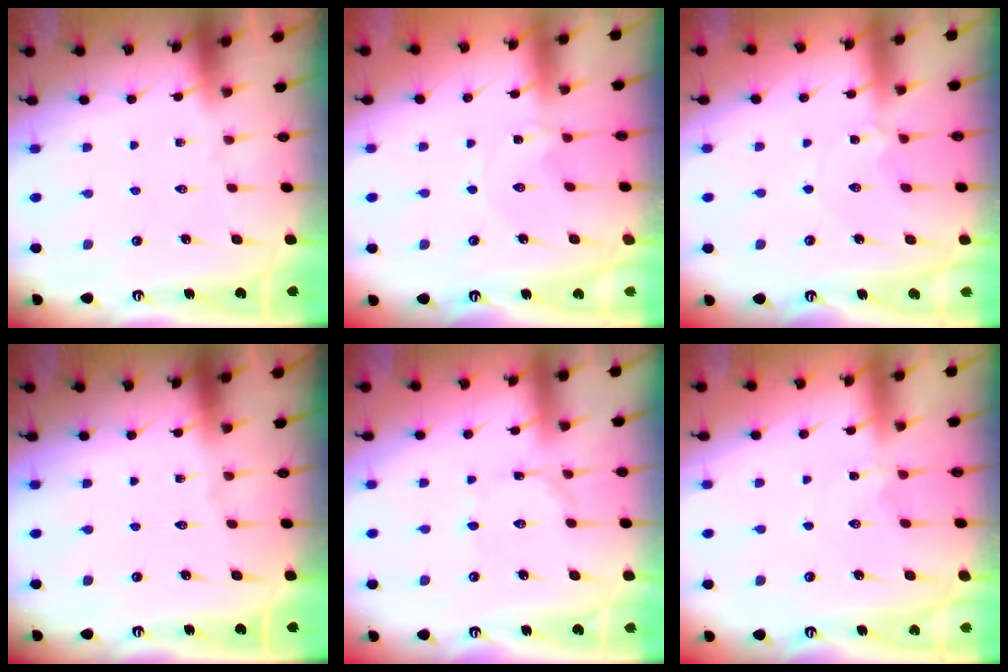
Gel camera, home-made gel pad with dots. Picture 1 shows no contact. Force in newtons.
{"total": 0.0}
{"total": 2.5, "press": 2.5, "slide": 0.4}
{"total": 0.0}
{"total": 0.9, "press": 0.9, "slide": 0.1}
{"total": 1.9, "press": 1.9, "slide": 0.2}